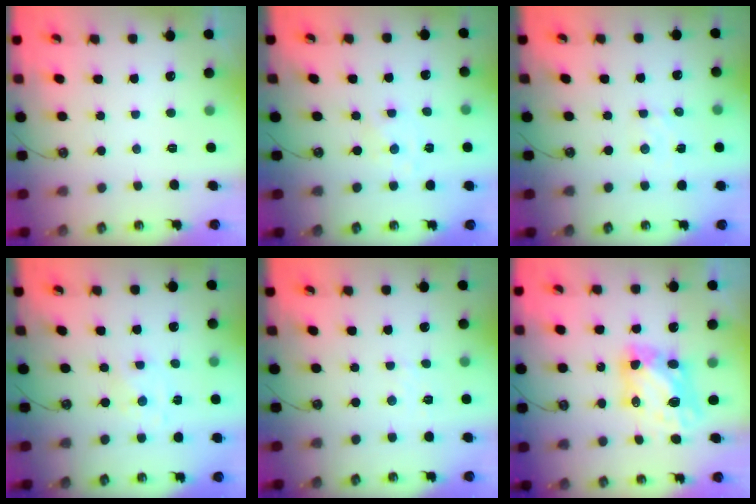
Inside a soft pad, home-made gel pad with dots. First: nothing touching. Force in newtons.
{"total": 1.3, "press": 1.3, "slide": 0.2}
{"total": 2.9, "press": 2.9, "slide": 0.3}
{"total": 1.1, "press": 1.1, "slide": 0.2}
{"total": 2.9, "press": 2.9, "slide": 0.4}
{"total": 7.4, "press": 7.3, "slide": 0.6}